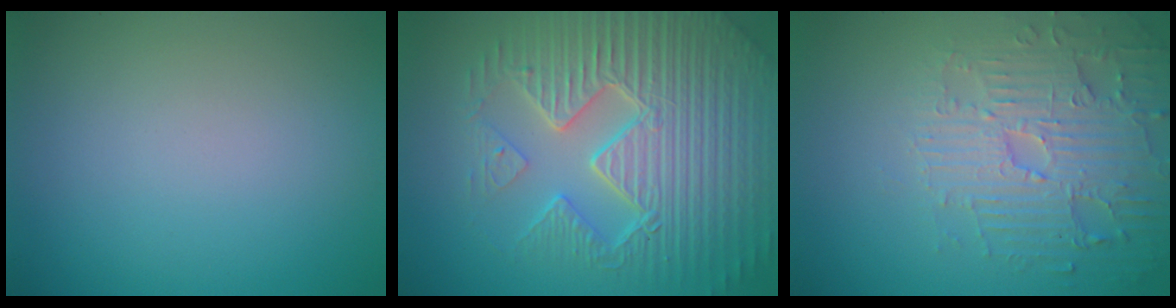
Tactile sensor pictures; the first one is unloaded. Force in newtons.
{"total": 9.5, "press": 6.7, "slide": 6.8}
{"total": 4.6, "press": 4.4, "slide": 1.2}